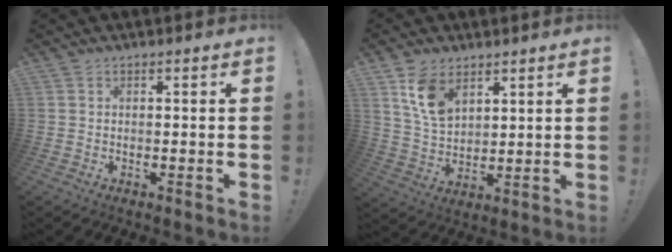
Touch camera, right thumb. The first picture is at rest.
{"total": 10.4, "force": [5.9, 6.3, 5.9], "torque": [-0.100, -0.022, 0.115]}